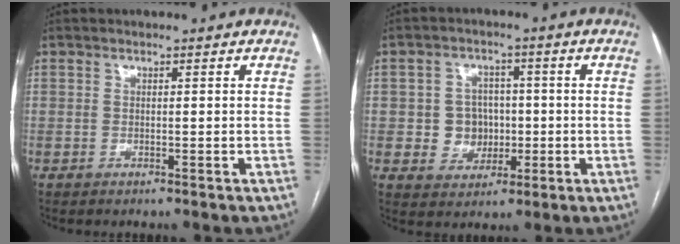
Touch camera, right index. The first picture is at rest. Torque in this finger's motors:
{"motor_torque": [0.29, -0.03, 0.16, 0.00]}